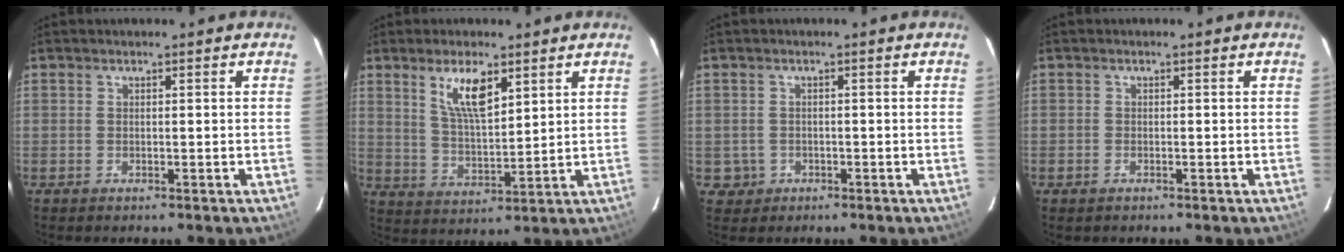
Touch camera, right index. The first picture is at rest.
{"total": 8.4, "force": [4.6, 2.9, 6.4], "torque": [-0.114, -0.001, 0.095]}
{"total": 3.0, "force": [-0.7, 2.9, 0.2], "torque": [-0.011, 0.007, -0.004]}
{"total": 1.0, "force": [-0.7, 0.7, 0.3], "torque": [-0.006, -0.001, -0.012]}